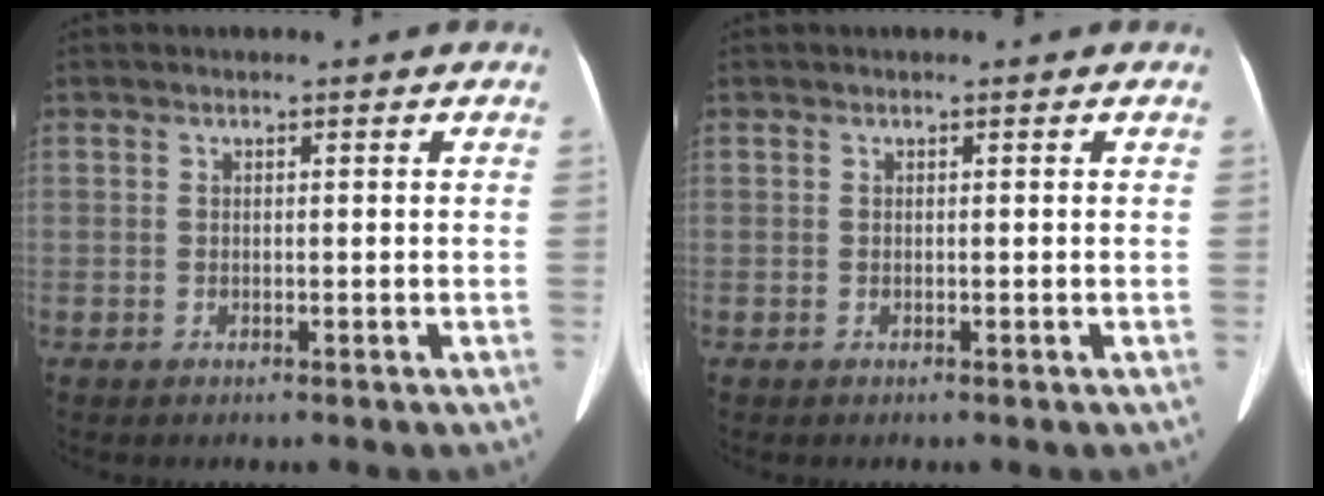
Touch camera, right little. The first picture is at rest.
{"total": 0.0}